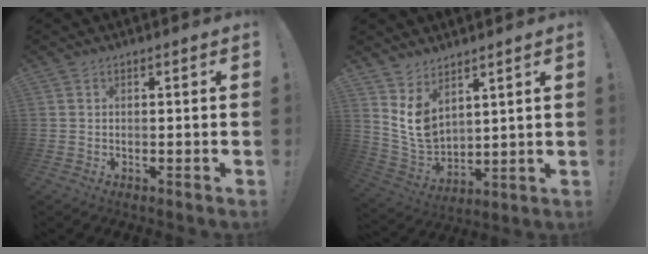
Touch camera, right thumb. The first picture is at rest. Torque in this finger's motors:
{"motor_torque": [0.10, 0.18, 0.73, 0.39, 0.04]}